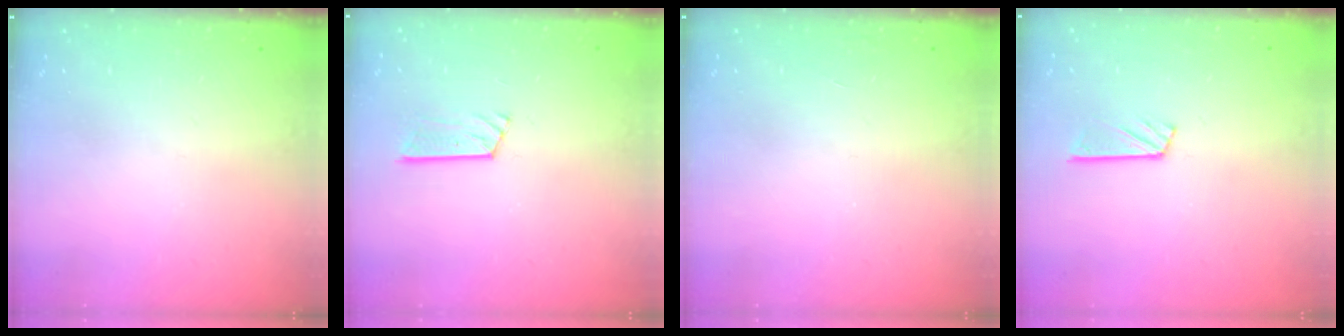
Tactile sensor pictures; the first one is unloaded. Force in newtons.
{"total": 7.0, "press": 7.0, "slide": 0.4}
{"total": 0.0}
{"total": 4.8, "press": 4.8, "slide": 0.3}